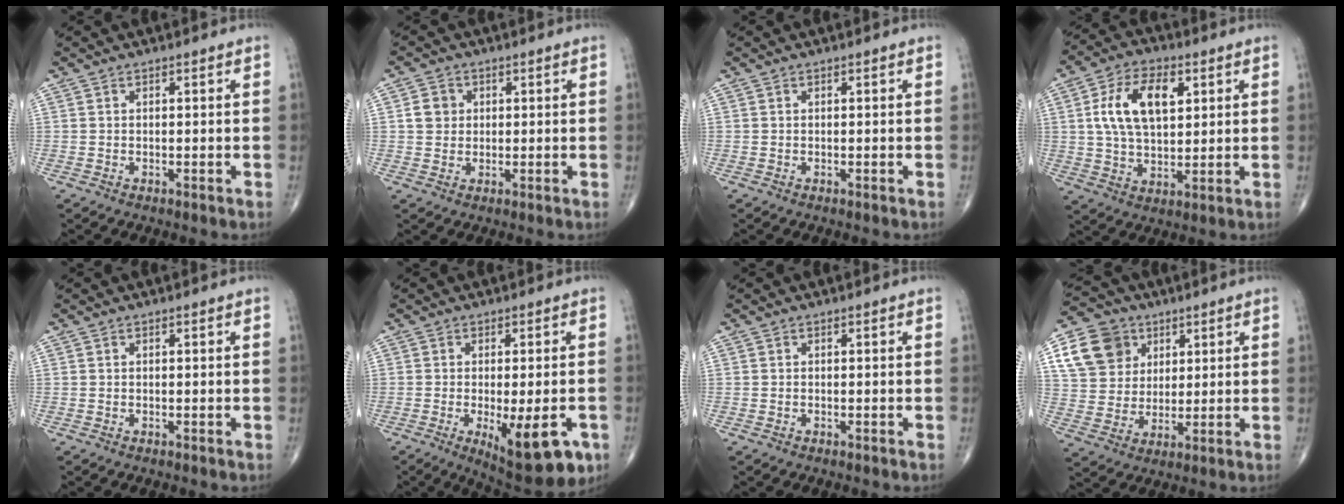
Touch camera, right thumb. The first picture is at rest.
{"total": 3.7, "force": [0.7, 3.3, 1.4], "torque": [-0.009, 0.002, 0.010]}
{"total": 0.0}
{"total": 13.0, "force": [3.5, 7.3, 10.1], "torque": [-0.171, -0.001, 0.063]}
{"total": 0.0}
{"total": 13.6, "force": [-4.9, 4.8, 11.7], "torque": [-0.144, -0.008, -0.055]}
{"total": 0.0}
{"total": 12.8, "force": [5.1, 10.6, 5.1], "torque": [-0.074, -0.003, 0.093]}